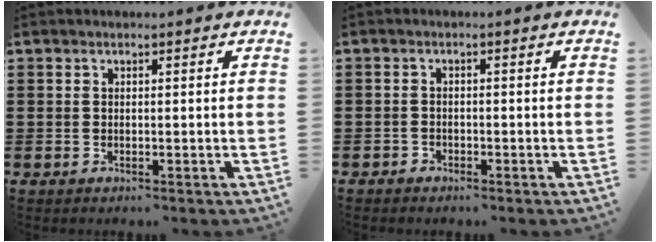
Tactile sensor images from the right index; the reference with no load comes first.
{"total": 1.2, "force": [-1.0, 0.6, 0.1], "torque": [-0.005, 0.002, -0.022]}